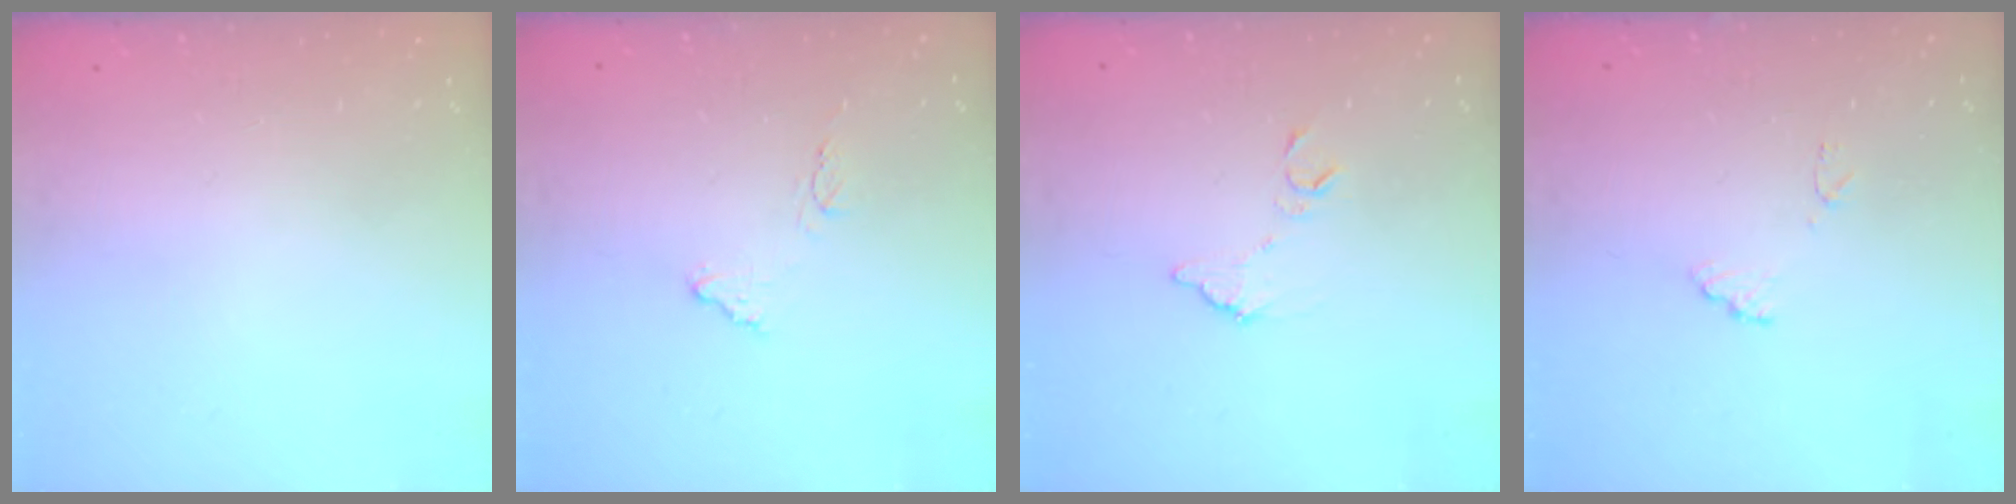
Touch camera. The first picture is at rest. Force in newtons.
{"total": 9.6, "press": 9.5, "slide": 0.6}
{"total": 7.6, "press": 7.6, "slide": 0.3}
{"total": 8.3, "press": 8.2, "slide": 0.7}